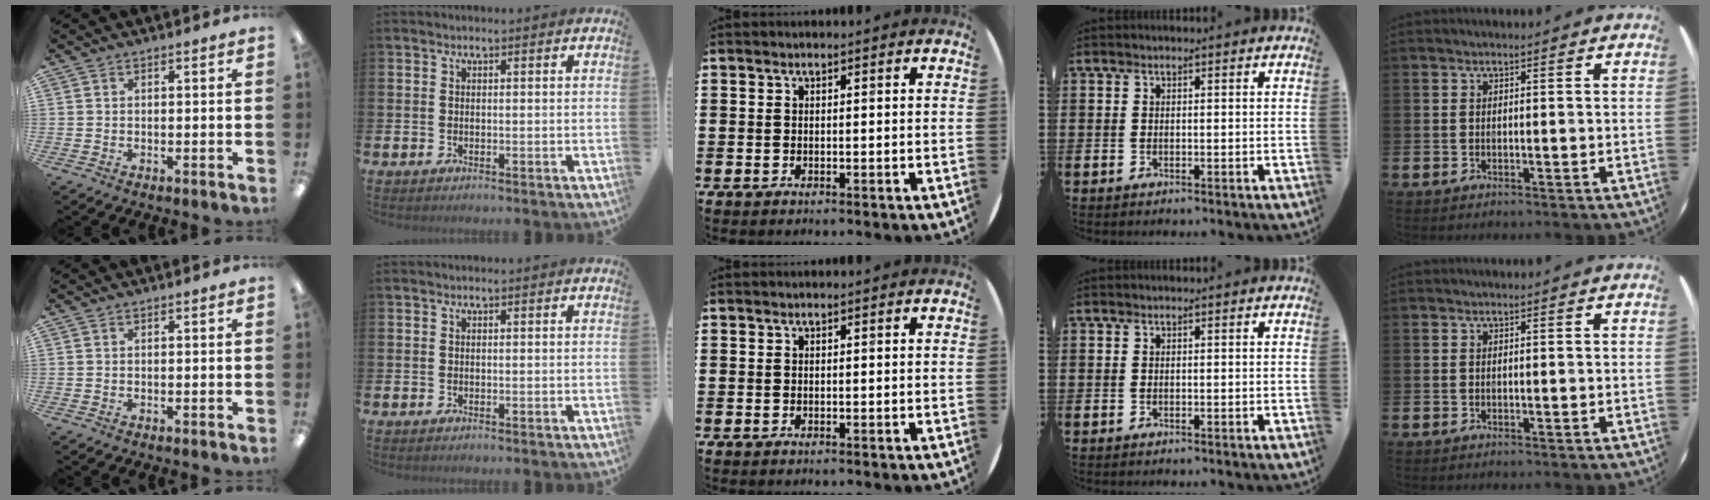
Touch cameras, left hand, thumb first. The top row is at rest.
{}